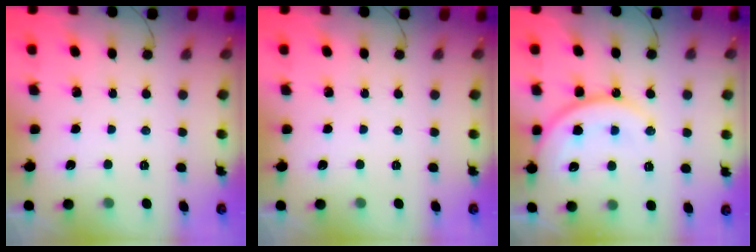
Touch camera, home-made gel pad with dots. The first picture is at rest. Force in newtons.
{"total": 0.0}
{"total": 14.6, "press": 14.6, "slide": 1.3}